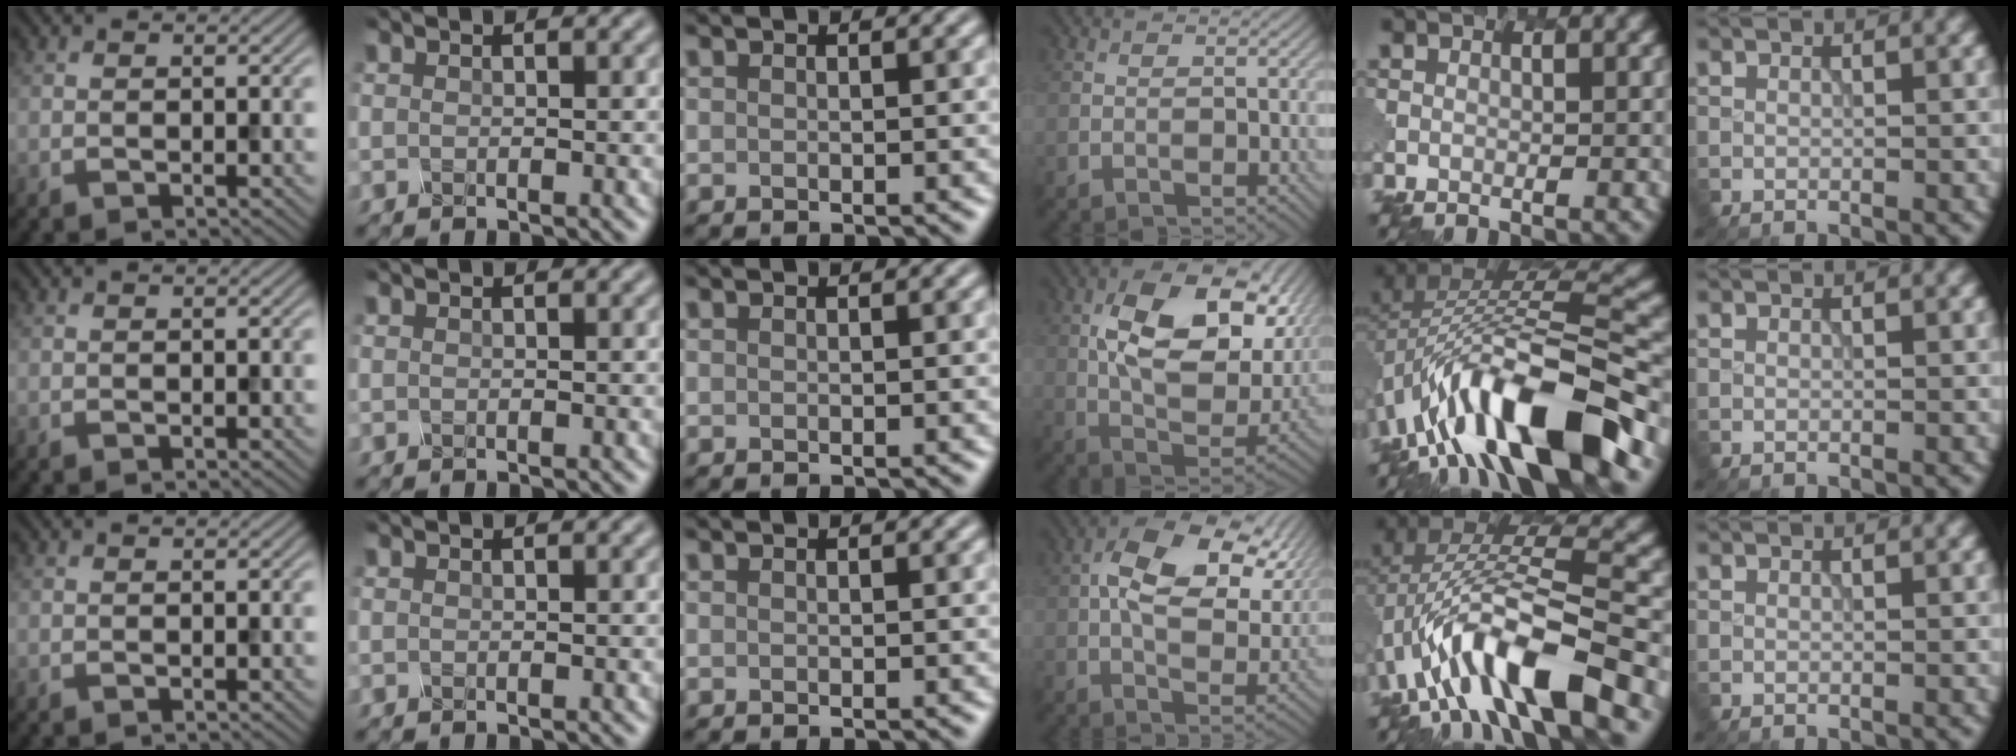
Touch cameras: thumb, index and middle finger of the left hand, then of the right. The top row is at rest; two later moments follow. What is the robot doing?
{"motion": "unscrew", "object": "spray bottle"}